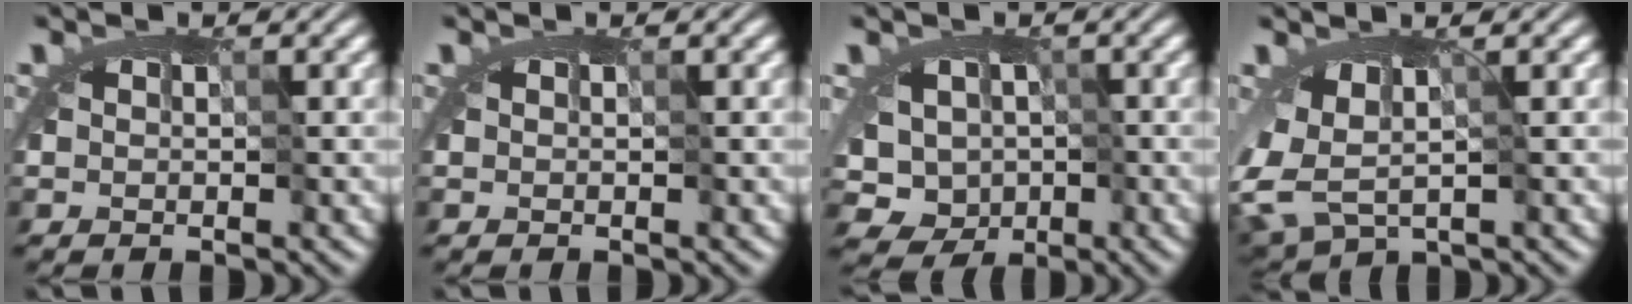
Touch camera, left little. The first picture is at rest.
{"total": 0.0}
{"total": 5.5, "force": [-1.4, 5.0, 1.7], "torque": [-0.002, 0.001, -0.030]}
{"total": 3.0, "force": [0.1, 1.5, 2.7], "torque": [-0.048, -0.003, 0.007]}